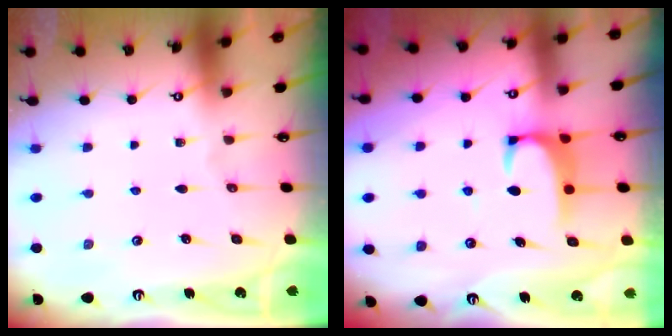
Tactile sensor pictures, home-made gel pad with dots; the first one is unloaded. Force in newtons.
{"total": 1.9, "press": 1.8, "slide": 0.3}